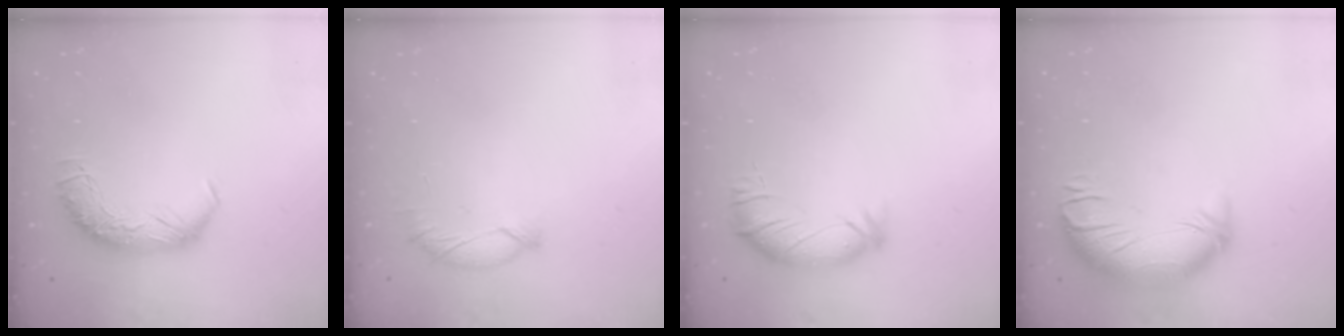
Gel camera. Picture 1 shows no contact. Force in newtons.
{"total": 5.9, "press": 5.8, "slide": 0.7}
{"total": 3.2, "press": 2.5, "slide": 1.9}
{"total": 3.3, "press": 0.7, "slide": 3.3}